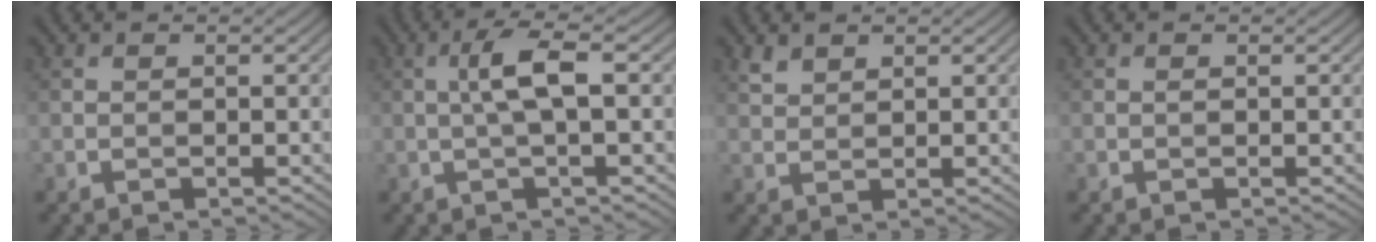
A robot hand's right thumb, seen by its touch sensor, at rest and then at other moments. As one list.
[{"total": 4.4, "force": [0.3, 0.6, 4.3], "torque": [-0.080, 0.014, 0.002]}, {"total": 1.8, "force": [1.4, 0.8, 0.6], "torque": [-0.018, 0.000, 0.033]}, {"total": 0.0}]